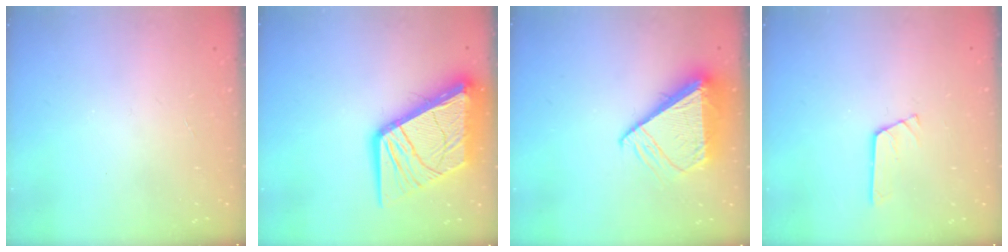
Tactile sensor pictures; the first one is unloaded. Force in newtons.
{"total": 20.5, "press": 20.3, "slide": 2.5}
{"total": 9.8, "press": 9.7, "slide": 1.1}
{"total": 3.0, "press": 2.9, "slide": 0.4}